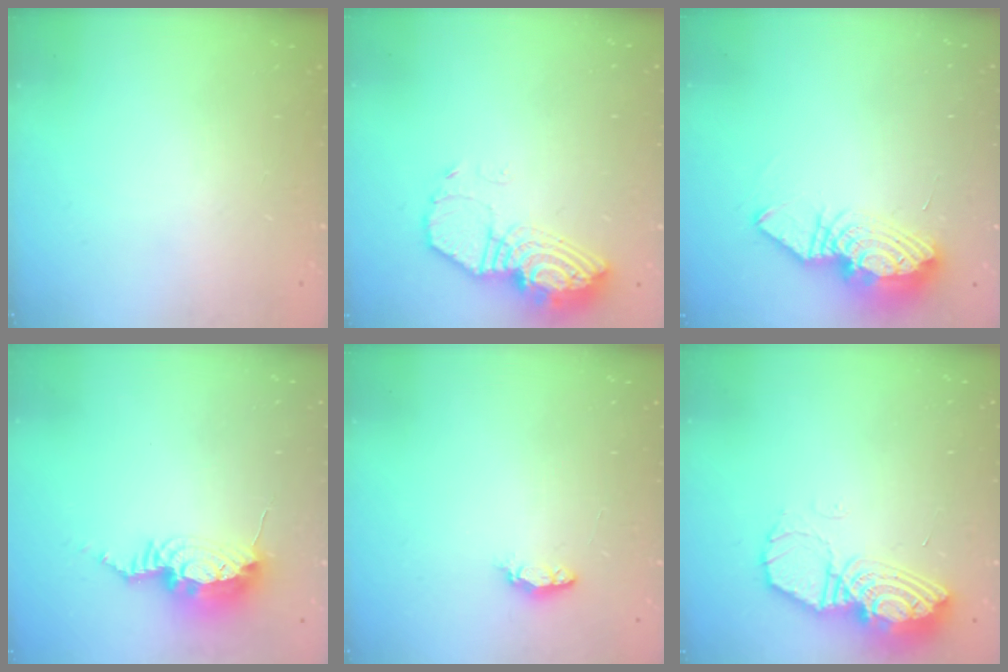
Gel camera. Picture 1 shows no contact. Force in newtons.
{"total": 12.9, "press": 12.8, "slide": 0.9}
{"total": 11.4, "press": 11.3, "slide": 1.1}
{"total": 10.3, "press": 10.2, "slide": 1.0}
{"total": 3.7, "press": 3.6, "slide": 0.8}
{"total": 12.9, "press": 12.9, "slide": 1.1}